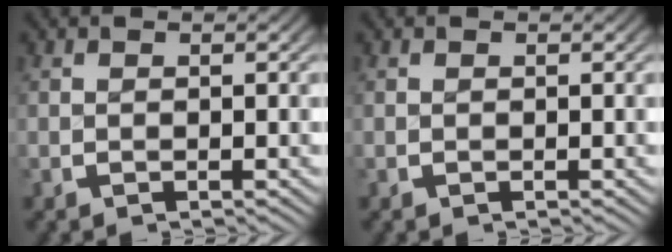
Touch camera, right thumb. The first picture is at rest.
{"total": 0.0}